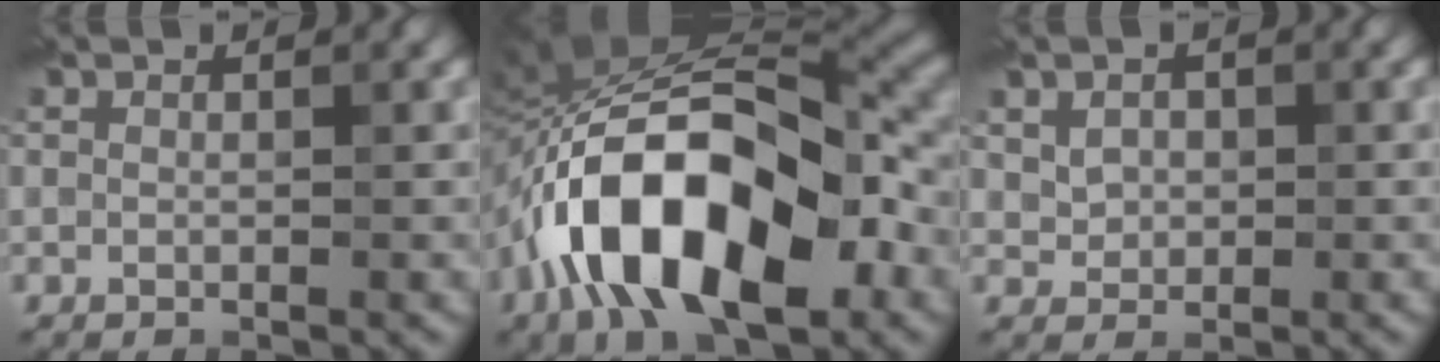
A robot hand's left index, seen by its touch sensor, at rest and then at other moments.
{"total": 13.5, "force": [-5.2, 6.6, 10.6], "torque": [-0.181, 0.018, -0.095]}
{"total": 2.6, "force": [0.7, 1.9, 1.5], "torque": [-0.024, 0.012, 0.015]}